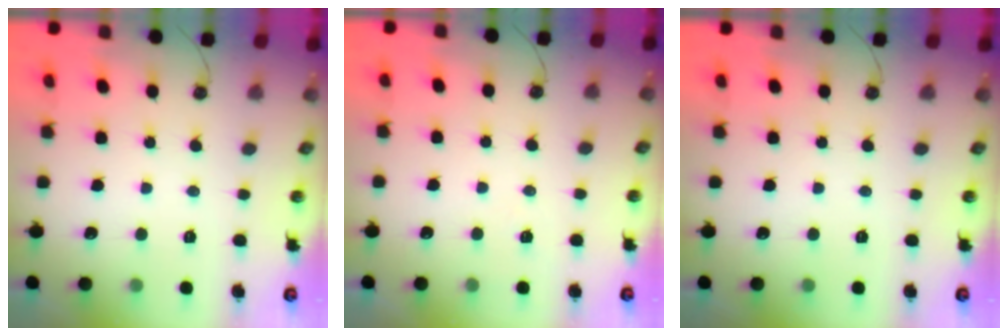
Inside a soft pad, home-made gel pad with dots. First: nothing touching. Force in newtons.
{"total": 4.9, "press": 2.5, "slide": 4.2}
{"total": 0.0}